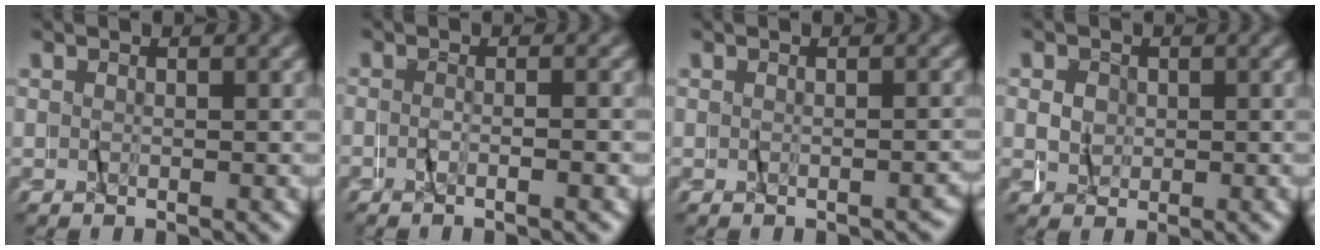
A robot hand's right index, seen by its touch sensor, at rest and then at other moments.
{"total": 1.5, "force": [-1.4, 0.1, 0.4], "torque": [-0.015, -0.002, -0.029]}
{"total": 0.8, "force": [-0.8, -0.1, 0.1], "torque": [-0.002, 0.002, -0.013]}
{"total": 1.0, "force": [-0.6, 0.6, -0.6], "torque": [0.013, -0.004, -0.008]}